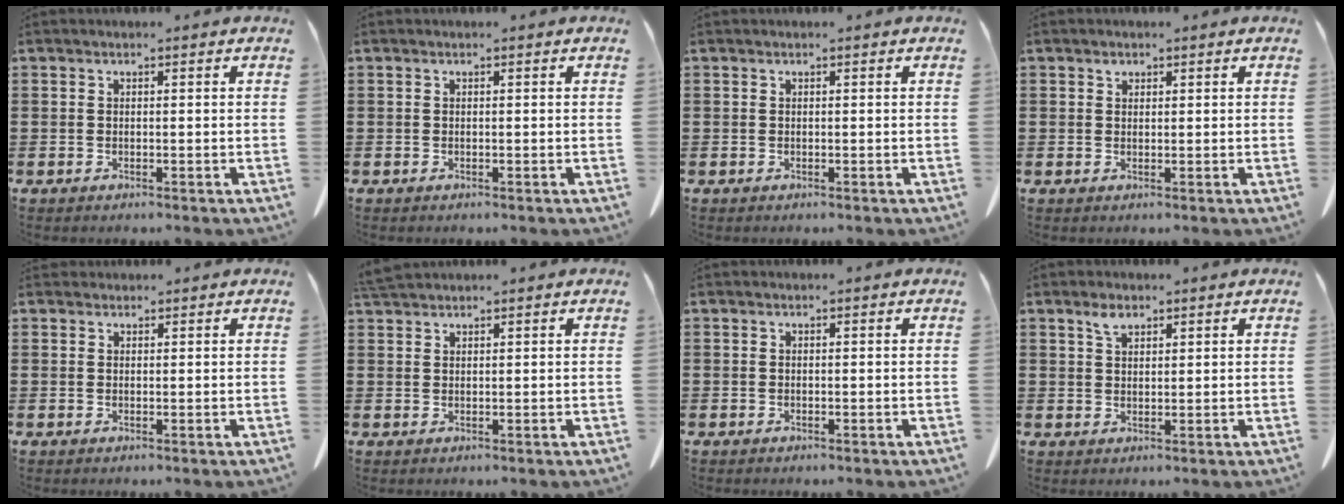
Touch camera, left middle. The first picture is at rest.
{"total": 0.0}
{"total": 0.0}
{"total": 1.0, "force": [0.7, 0.6, 0.2], "torque": [-0.006, -0.001, 0.016]}
{"total": 0.9, "force": [0.8, 0.4, 0.0], "torque": [-0.003, 0.000, 0.017]}
{"total": 2.2, "force": [2.1, 0.2, 0.7], "torque": [-0.021, 0.002, 0.042]}
{"total": 0.0}
{"total": 2.4, "force": [1.7, 1.2, 1.2], "torque": [-0.021, -0.004, 0.032]}